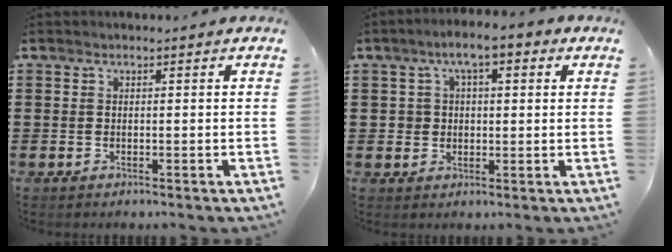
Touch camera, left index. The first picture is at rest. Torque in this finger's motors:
{"motor_torque": [2.14, 0.00, 0.36, 0.10]}